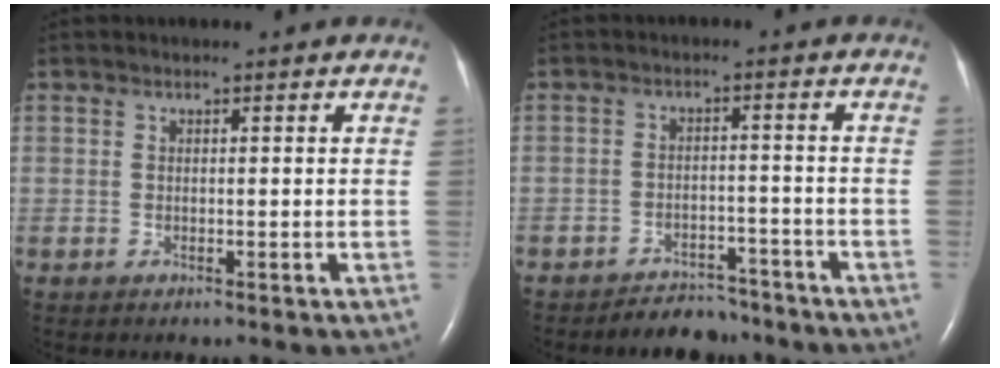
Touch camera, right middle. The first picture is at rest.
{"total": 5.3, "force": [-4.8, 2.1, 0.3], "torque": [-0.002, 0.003, -0.075]}